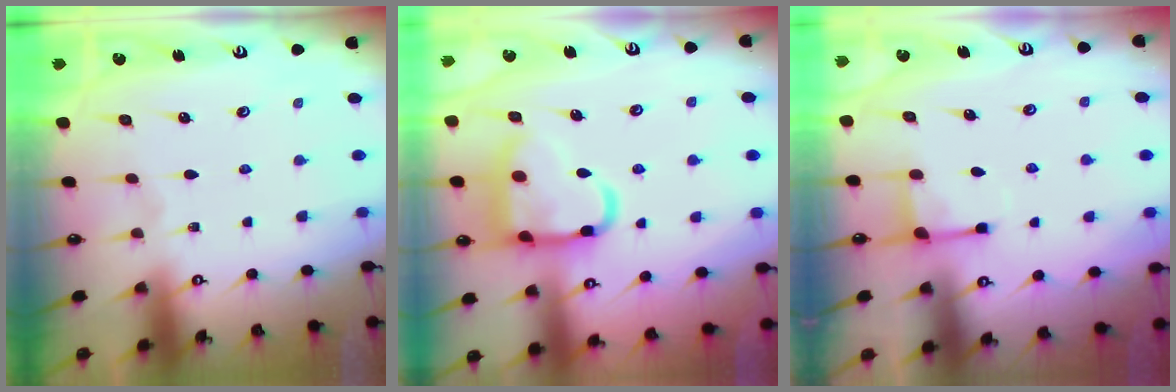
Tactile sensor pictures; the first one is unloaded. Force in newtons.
{"total": 16.9, "press": 16.8, "slide": 1.7}
{"total": 3.5, "press": 3.4, "slide": 0.7}